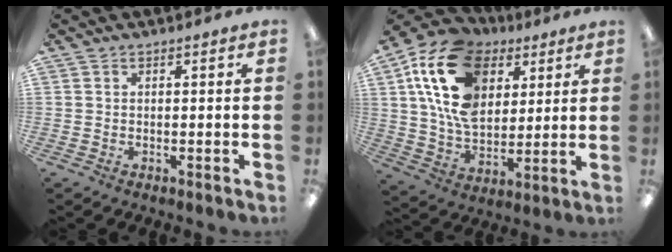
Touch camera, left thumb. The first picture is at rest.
{"total": 19.7, "force": [8.3, 13.6, 11.6], "torque": [-0.227, -0.020, 0.153]}